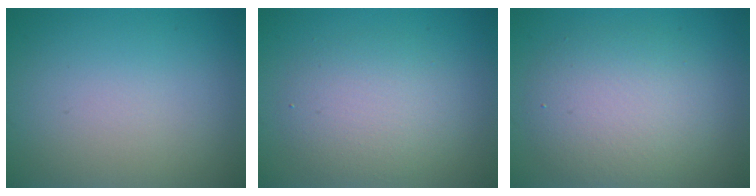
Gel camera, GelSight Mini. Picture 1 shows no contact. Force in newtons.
{"total": 3.8, "press": 3.8, "slide": 0.3}
{"total": 5.4, "press": 5.3, "slide": 0.4}